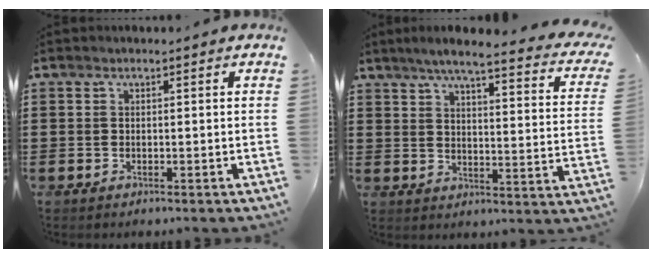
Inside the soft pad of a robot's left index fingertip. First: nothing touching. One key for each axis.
{"total": 5.7, "fx": 4.3, "fy": -0.2, "fz": 3.8, "tx": -0.083, "ty": -0.031, "tz": 0.065}